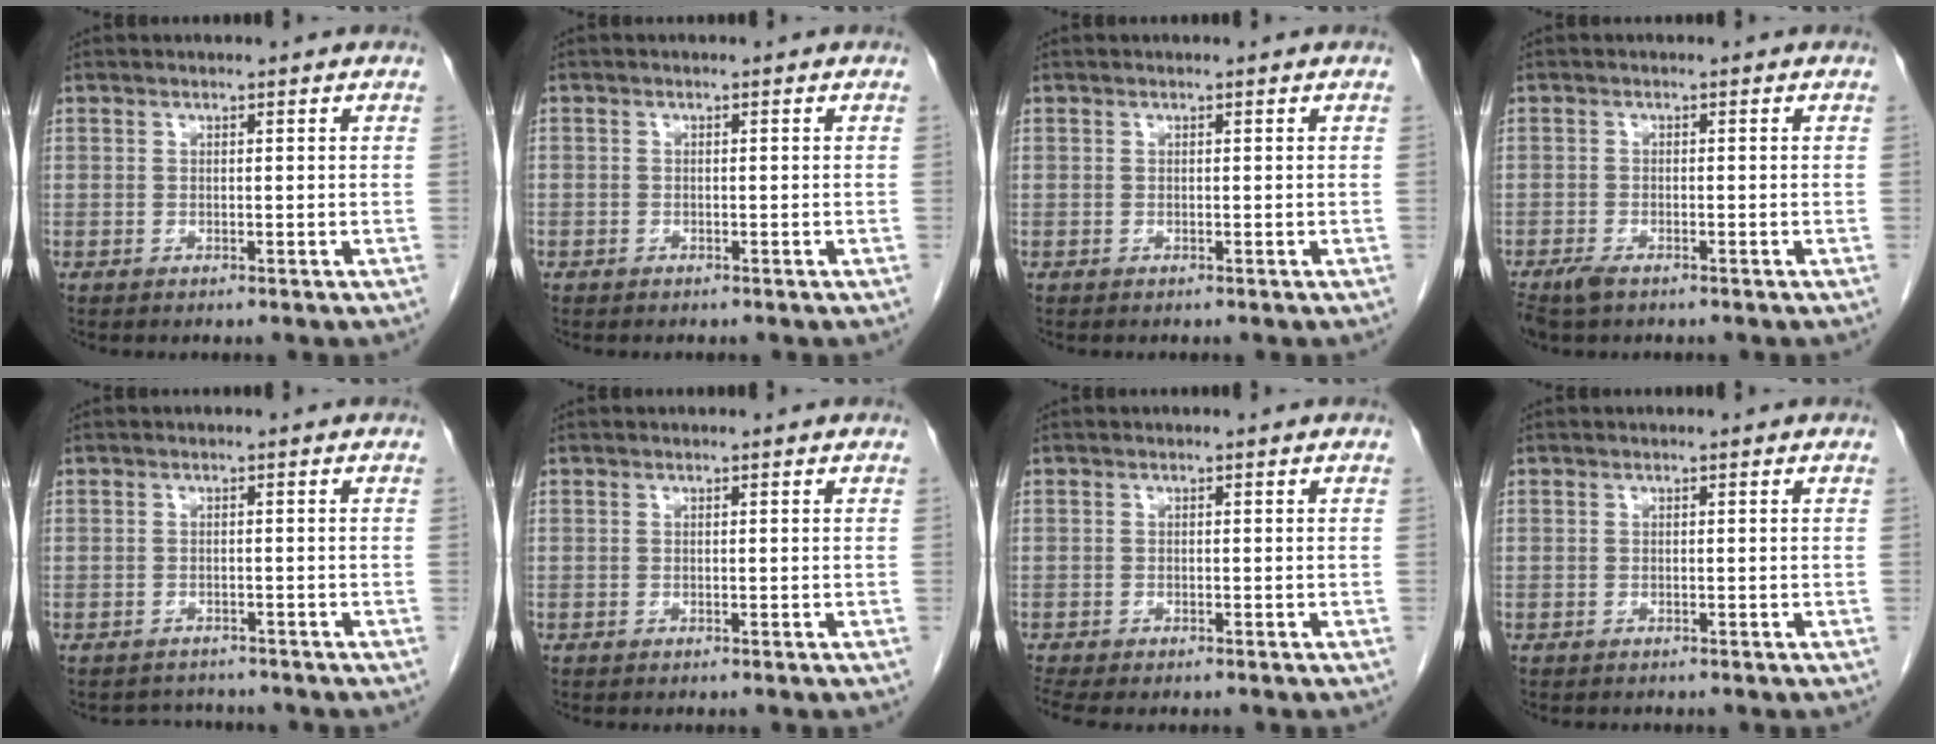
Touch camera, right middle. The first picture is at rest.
{"total": 0.7, "force": [-0.4, 0.5, 0.0], "torque": [-0.005, 0.003, -0.009]}
{"total": 0.0}
{"total": 3.2, "force": [-2.2, 1.2, 1.9], "torque": [-0.042, -0.007, -0.036]}
{"total": 2.4, "force": [-2.1, 0.7, -0.7], "torque": [0.007, -0.003, -0.034]}
{"total": 0.0}
{"total": 3.2, "force": [-2.7, 0.9, 1.5], "torque": [-0.028, -0.009, -0.043]}
{"total": 2.6, "force": [-2.4, 0.4, -0.9], "torque": [0.011, -0.008, -0.038]}